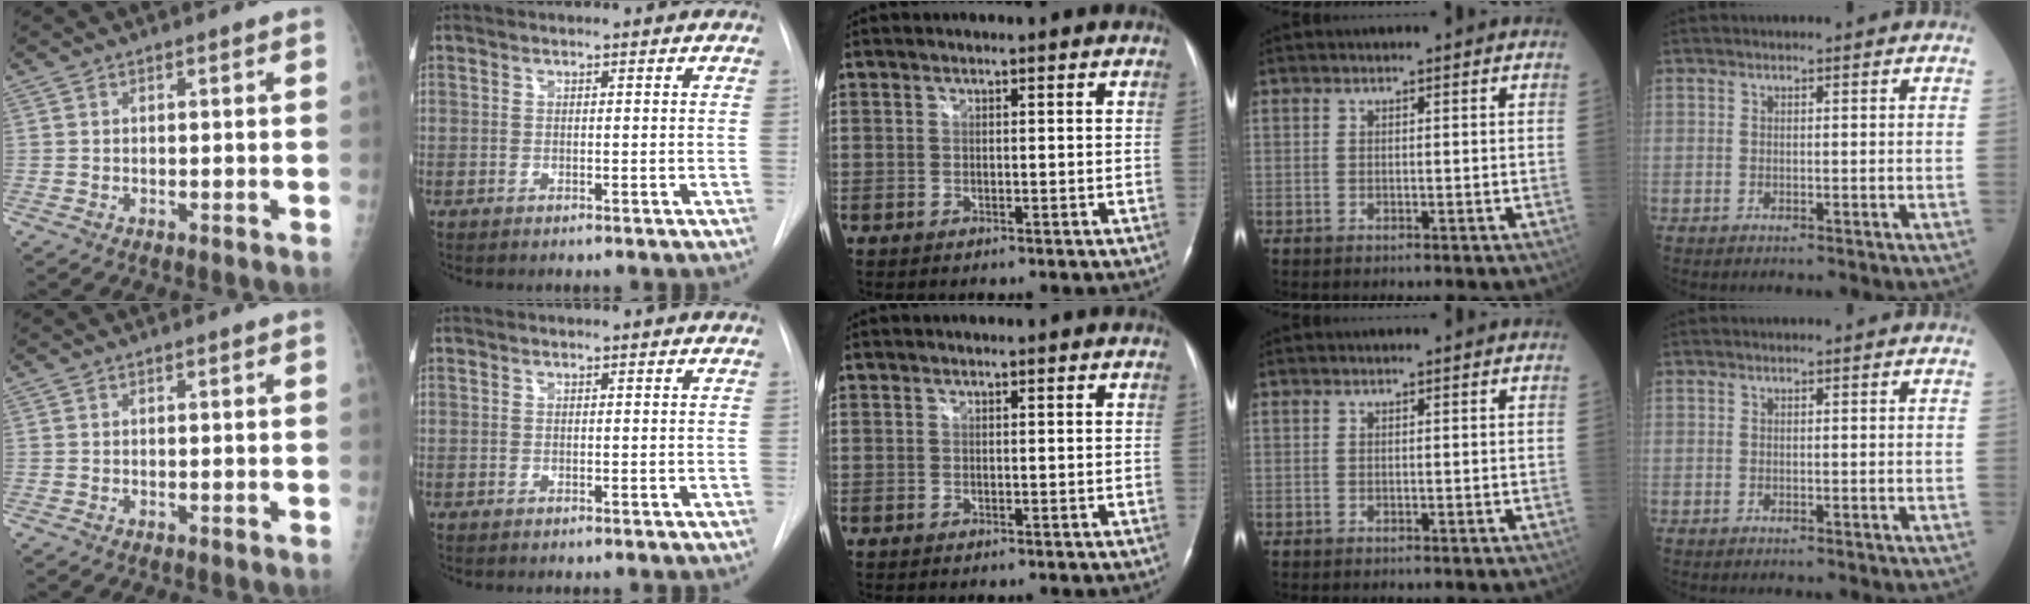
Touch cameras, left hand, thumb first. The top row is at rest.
{}